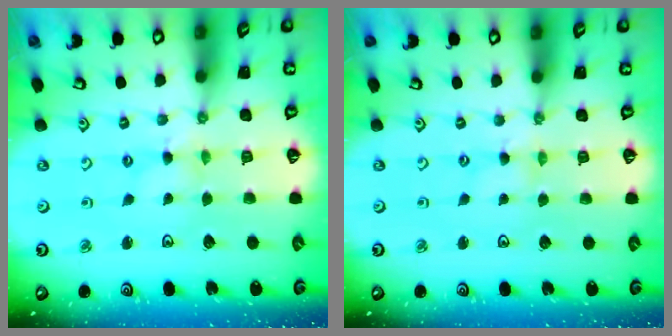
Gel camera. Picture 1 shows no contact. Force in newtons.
{"total": 1.1, "press": 1.0, "slide": 0.1}